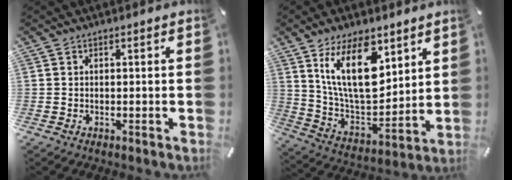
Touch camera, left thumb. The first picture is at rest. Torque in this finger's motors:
{"motor_torque": [0.62, 0.80, 1.82, -0.95, 0.61]}